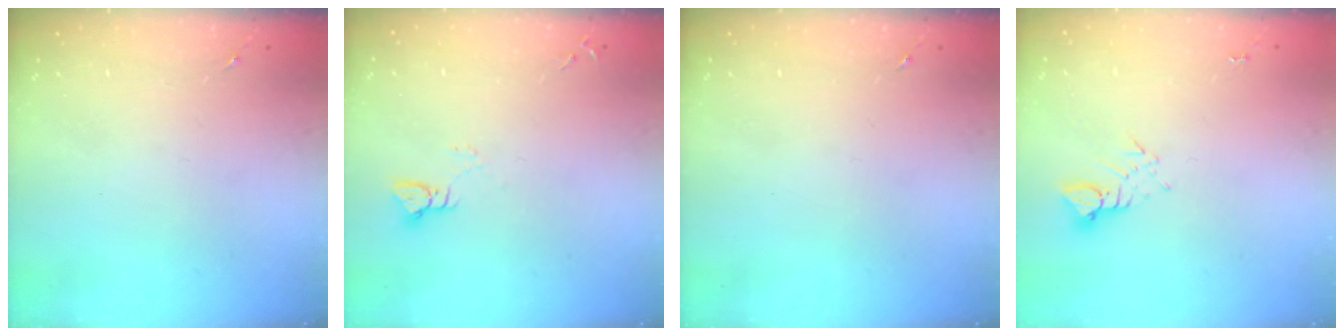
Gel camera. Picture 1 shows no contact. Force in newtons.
{"total": 3.0, "press": 3.0, "slide": 0.3}
{"total": 0.0}
{"total": 3.1, "press": 3.1, "slide": 0.2}